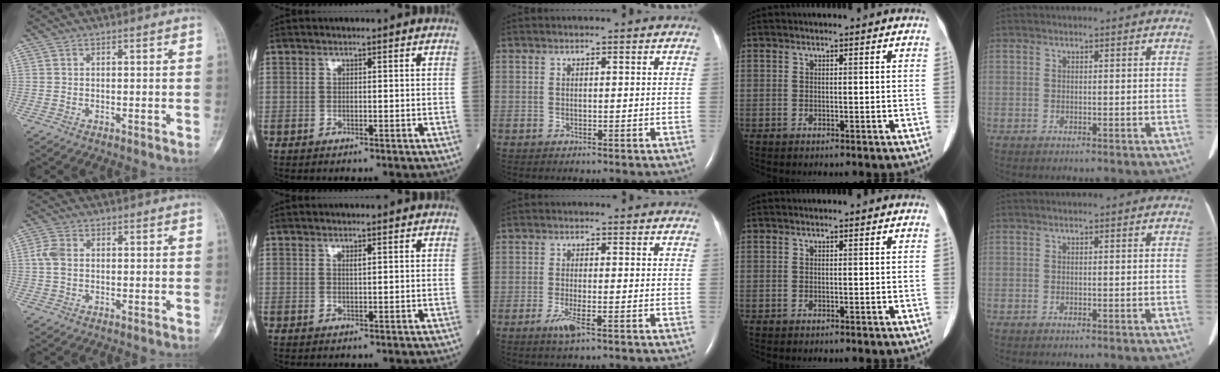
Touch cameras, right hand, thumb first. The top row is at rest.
{"thumb": {"total": 3.6, "force": [0.2, 2.5, 2.6], "torque": [-0.067, 0.007, -0.002]}, "index": {"total": 0.7, "force": [0.4, 0.1, 0.6], "torque": [-0.014, -0.002, 0.006]}, "middle": {"total": 3.1, "force": [-1.8, 0.3, 2.6], "torque": [-0.059, -0.007, -0.035]}}